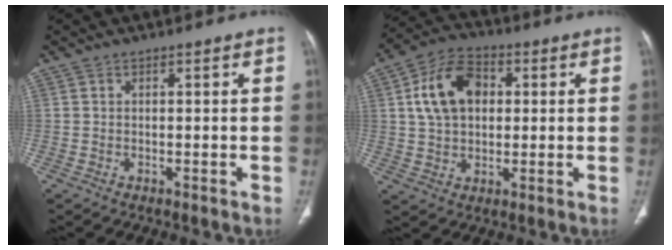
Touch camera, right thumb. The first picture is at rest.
{"total": 12.3, "force": [2.5, 8.4, 8.6], "torque": [-0.137, 0.013, 0.040]}